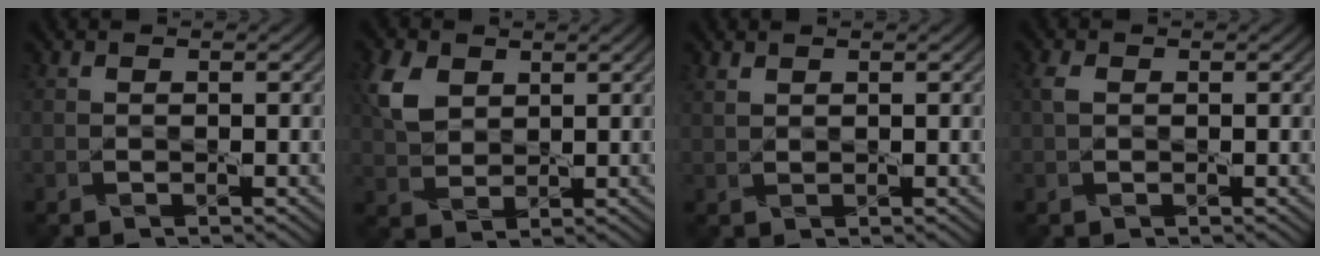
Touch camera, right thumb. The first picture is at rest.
{"total": 5.3, "force": [2.2, 3.6, 3.2], "torque": [-0.083, 0.004, 0.046]}
{"total": 1.1, "force": [0.9, 0.4, 0.5], "torque": [-0.022, -0.001, 0.023]}
{"total": 1.2, "force": [0.3, 0.7, 0.9], "torque": [-0.025, 0.005, 0.003]}